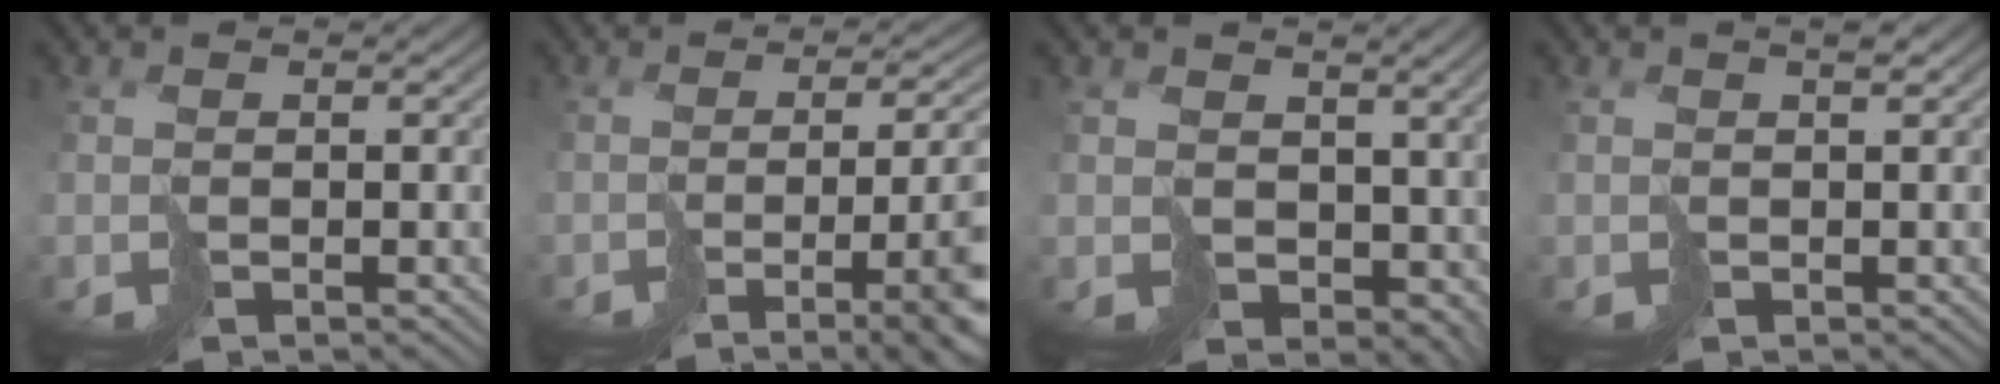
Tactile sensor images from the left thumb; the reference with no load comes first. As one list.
[{"total": 12.0, "force": [-4.1, 4.1, 10.6], "torque": [-0.133, -0.017, -0.048]}, {"total": 7.5, "force": [0.3, 6.2, 4.2], "torque": [-0.083, -0.032, 0.018]}, {"total": 1.2, "force": [0.5, 0.2, 1.0], "torque": [-0.014, 0.006, 0.008]}]